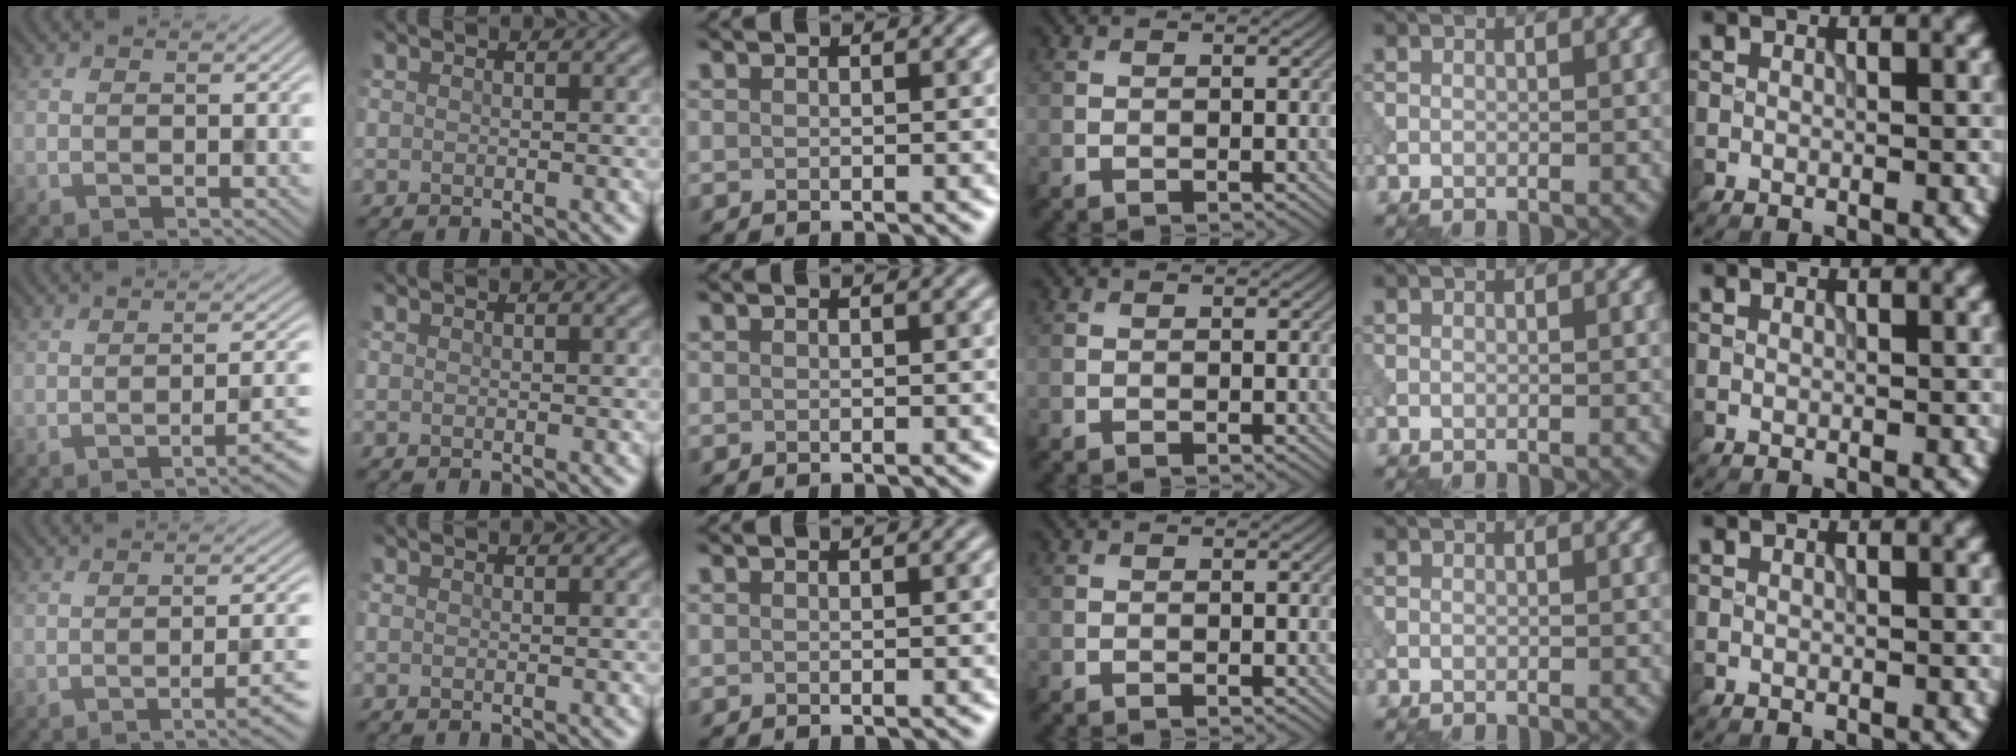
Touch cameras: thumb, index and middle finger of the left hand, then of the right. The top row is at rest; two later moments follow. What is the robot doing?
{"motion": "dispense", "object": "syringe"}